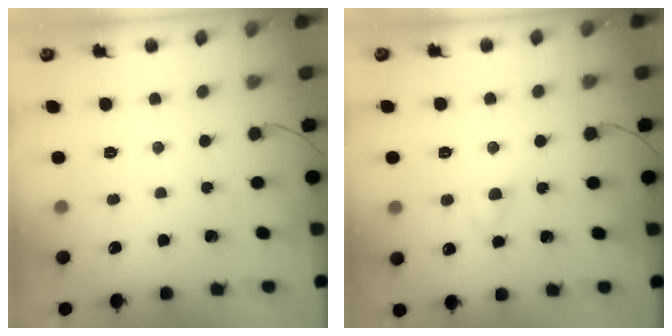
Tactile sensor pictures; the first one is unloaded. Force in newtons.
{"total": 4.1, "press": 3.9, "slide": 1.1}